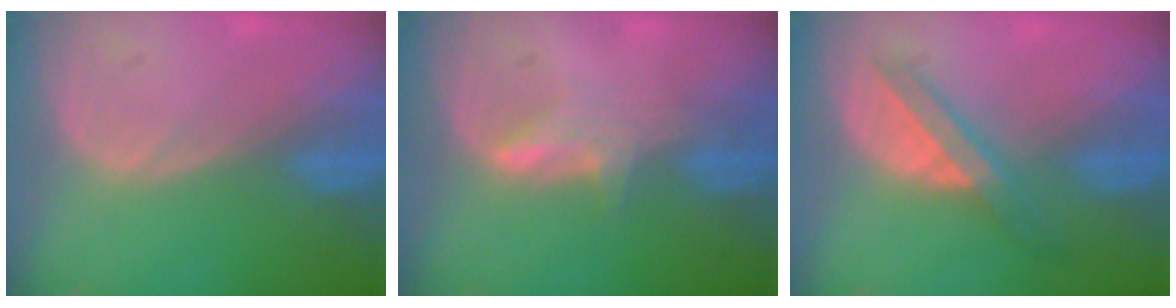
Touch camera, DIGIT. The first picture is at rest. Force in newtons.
{"total": 2.9, "press": 2.9, "slide": 0.4}
{"total": 5.8, "press": 5.3, "slide": 2.3}